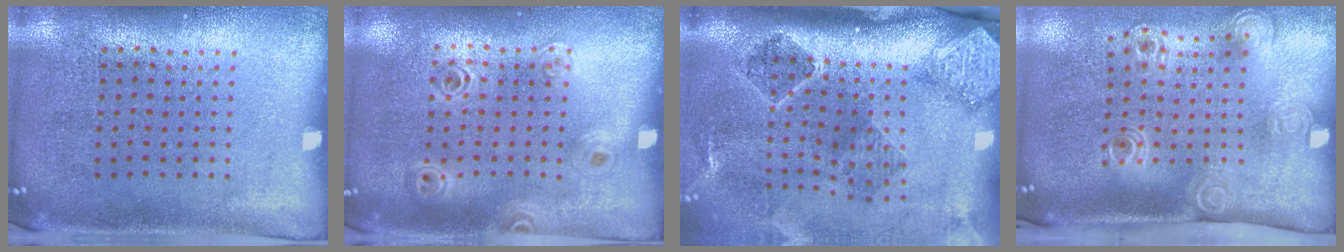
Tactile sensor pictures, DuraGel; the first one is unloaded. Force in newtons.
{"total": 1.1, "press": 1.1, "slide": 0.2}
{"total": 2.9, "press": 1.8, "slide": 2.2}
{"total": 2.2, "press": 1.6, "slide": 1.6}